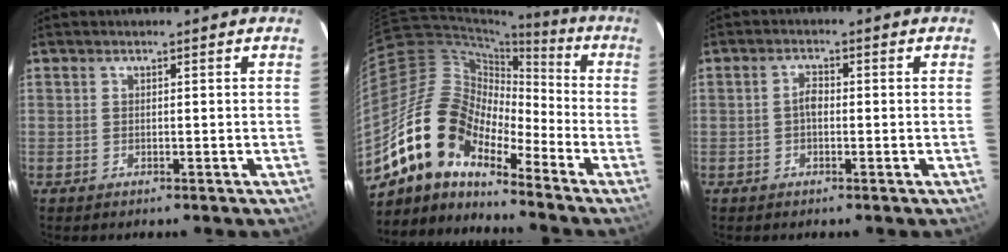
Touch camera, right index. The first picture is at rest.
{"total": 15.4, "force": [-11.6, 6.9, 7.5], "torque": [-0.130, 0.012, -0.234]}
{"total": 1.9, "force": [-0.4, 1.1, 1.5], "torque": [-0.030, 0.008, -0.009]}